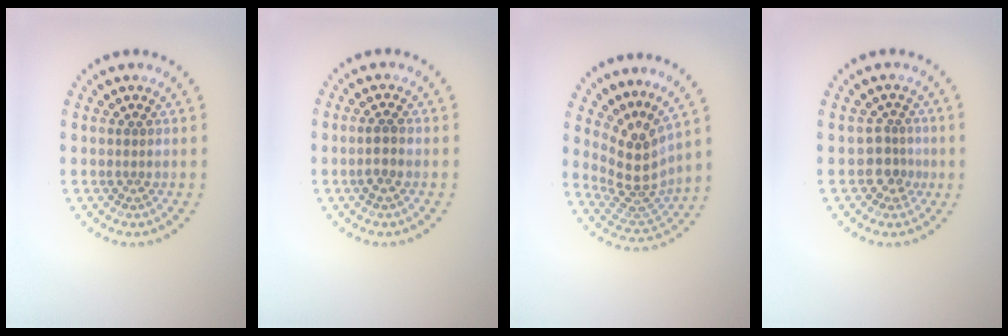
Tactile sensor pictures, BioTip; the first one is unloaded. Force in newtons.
{"total": 1.6, "press": 1.4, "slide": 0.8}
{"total": 4.1, "press": 2.8, "slide": 3.0}
{"total": 2.2, "press": 1.7, "slide": 1.4}